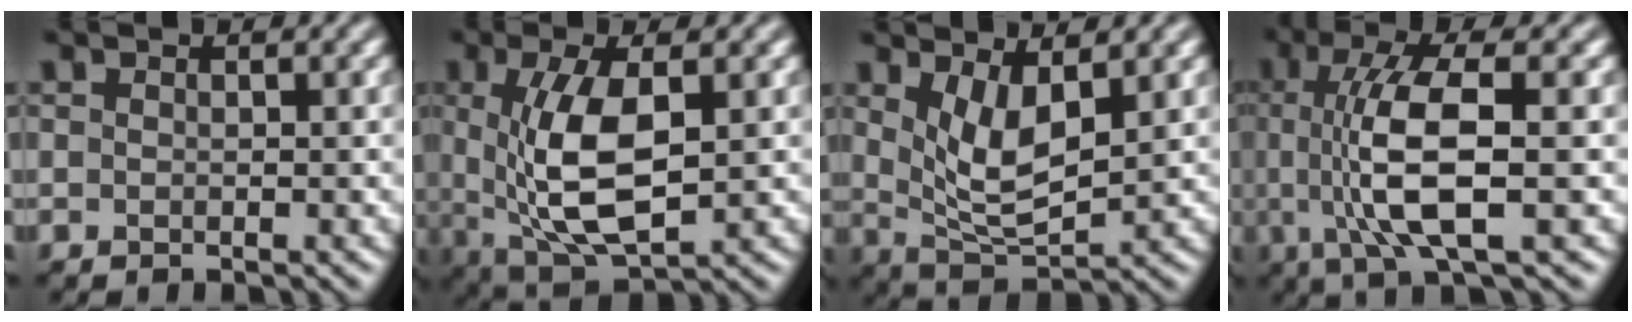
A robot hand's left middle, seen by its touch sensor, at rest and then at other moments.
{"total": 8.1, "force": [0.5, 3.5, 7.2], "torque": [-0.152, -0.008, 0.013]}
{"total": 4.7, "force": [1.6, 1.7, 4.1], "torque": [-0.085, -0.013, 0.036]}
{"total": 7.8, "force": [-0.1, 2.2, 7.5], "torque": [-0.149, -0.002, 0.003]}